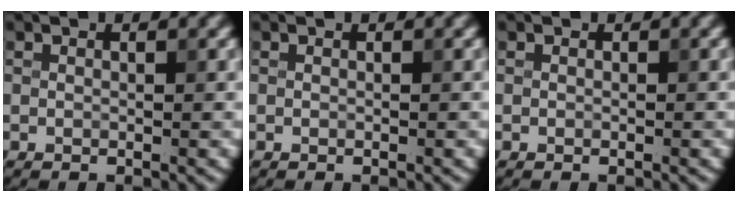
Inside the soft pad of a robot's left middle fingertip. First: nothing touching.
{"total": 0.0}
{"total": 0.5, "force": [-0.4, -0.1, -0.4], "torque": [0.004, -0.003, -0.003]}